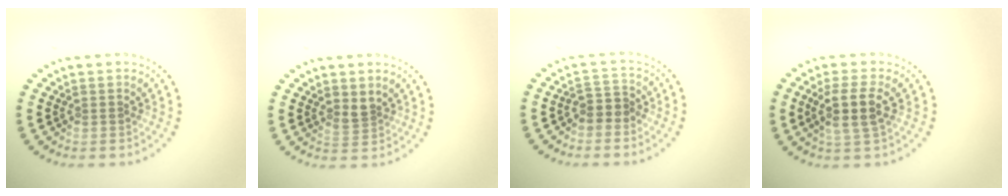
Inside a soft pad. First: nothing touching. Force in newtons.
{"total": 1.5, "press": 1.2, "slide": 0.9}
{"total": 1.9, "press": 1.5, "slide": 1.3}
{"total": 3.2, "press": 2.8, "slide": 1.5}